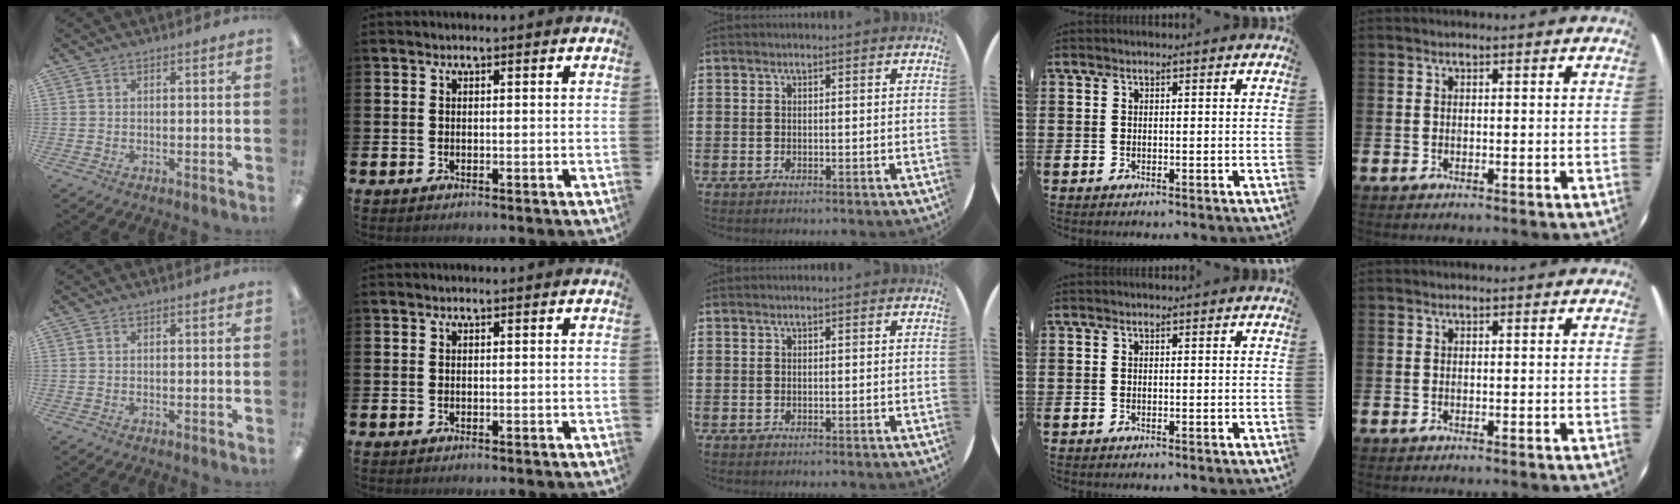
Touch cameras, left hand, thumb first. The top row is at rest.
{}